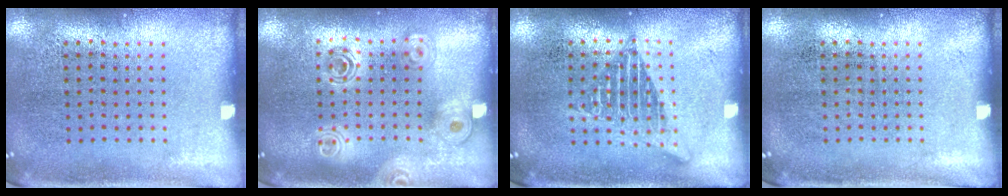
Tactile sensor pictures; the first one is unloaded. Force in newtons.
{"total": 1.6, "press": 1.4, "slide": 0.8}
{"total": 2.6, "press": 2.5, "slide": 0.3}
{"total": 0.0}